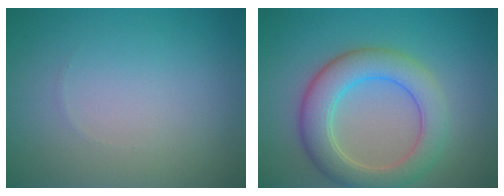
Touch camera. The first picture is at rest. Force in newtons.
{"total": 6.0, "press": 6.0, "slide": 0.3}